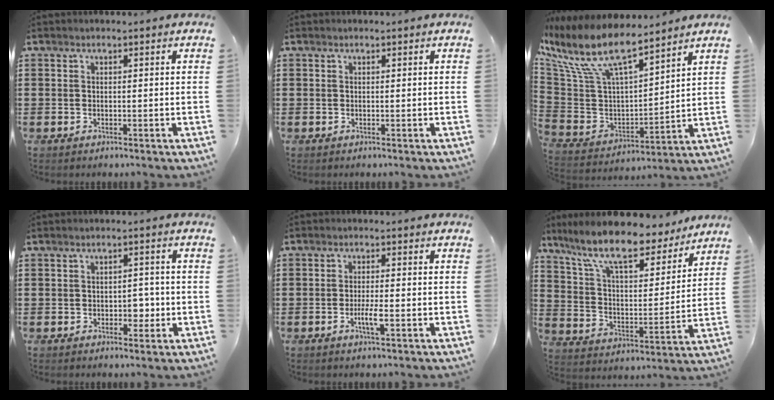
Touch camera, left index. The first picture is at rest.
{"total": 0.0}
{"total": 12.0, "force": [8.0, 3.6, 8.3], "torque": [-0.198, -0.047, 0.136]}
{"total": 3.3, "force": [-0.6, 2.0, 2.5], "torque": [-0.042, 0.001, -0.016]}
{"total": 3.2, "force": [-1.0, 0.5, 3.0], "torque": [-0.059, -0.002, -0.020]}
{"total": 12.2, "force": [10.2, 2.4, 6.3], "torque": [-0.162, -0.052, 0.177]}